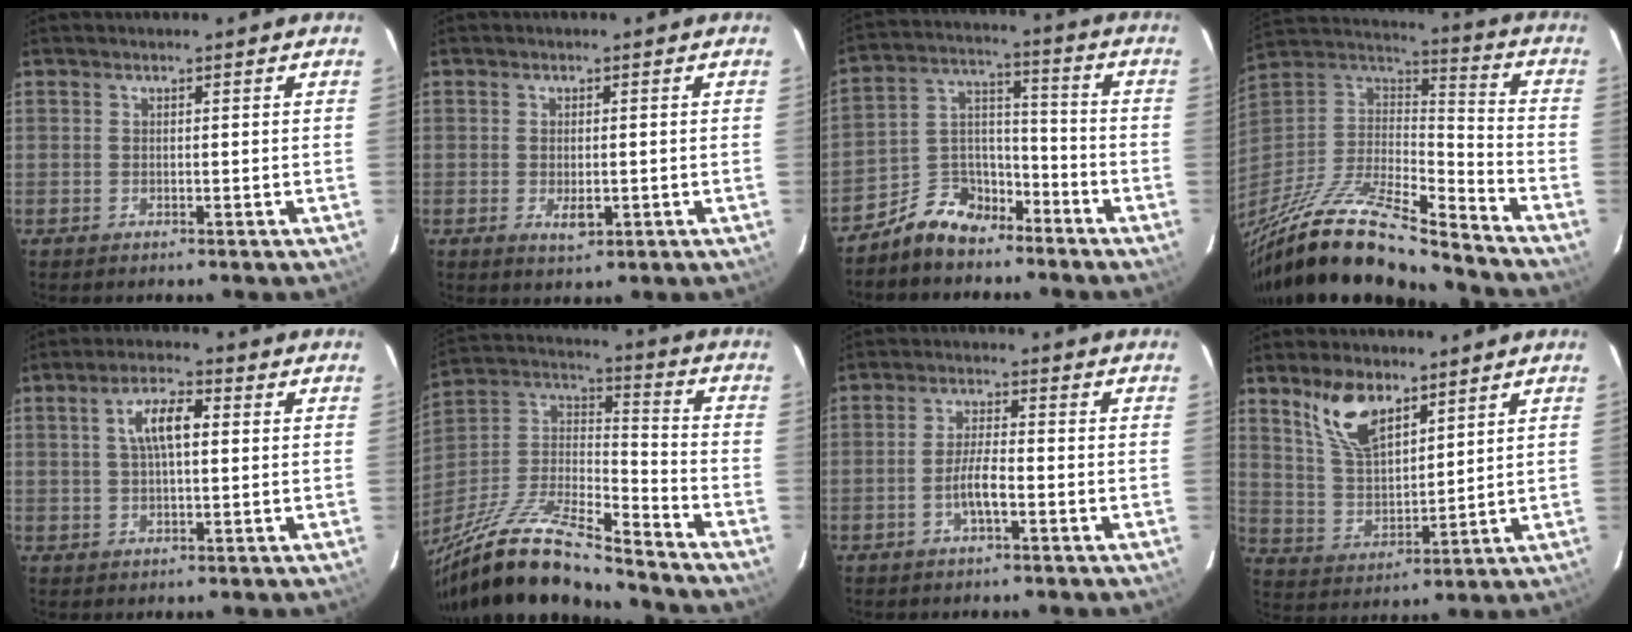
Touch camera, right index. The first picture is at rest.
{"total": 3.4, "force": [-1.0, 1.6, 2.9], "torque": [-0.052, -0.007, -0.012]}
{"total": 10.1, "force": [-7.5, 5.7, 3.6], "torque": [-0.077, 0.048, -0.130]}
{"total": 24.0, "force": [-19.2, 5.2, 13.5], "torque": [-0.269, -0.032, -0.339]}
{"total": 6.4, "force": [1.4, 2.3, 5.8], "torque": [-0.110, 0.015, 0.027]}
{"total": 24.5, "force": [-19.9, 5.4, 13.3], "torque": [-0.261, -0.020, -0.348]}
{"total": 4.8, "force": [-2.0, 0.8, 4.2], "torque": [-0.087, 0.002, -0.038]}
{"total": 10.4, "force": [6.9, 4.5, 6.3], "torque": [-0.121, 0.010, 0.142]}